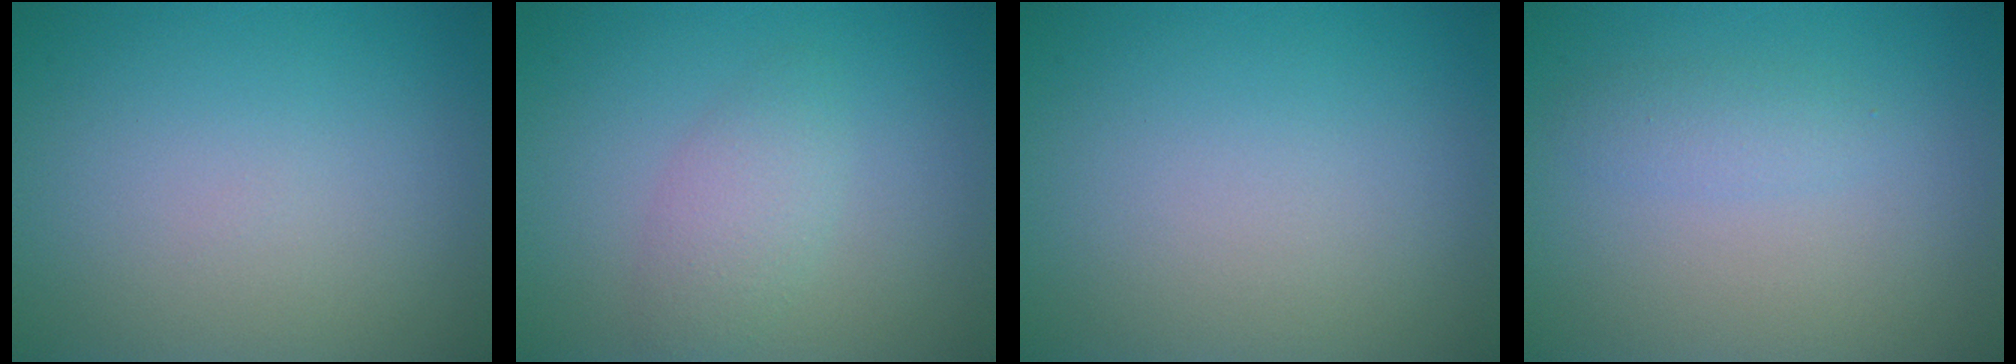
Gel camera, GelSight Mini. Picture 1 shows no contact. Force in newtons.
{"total": 2.4, "press": 2.4, "slide": 0.0}
{"total": 0.0}
{"total": 1.4, "press": 1.4, "slide": 0.1}